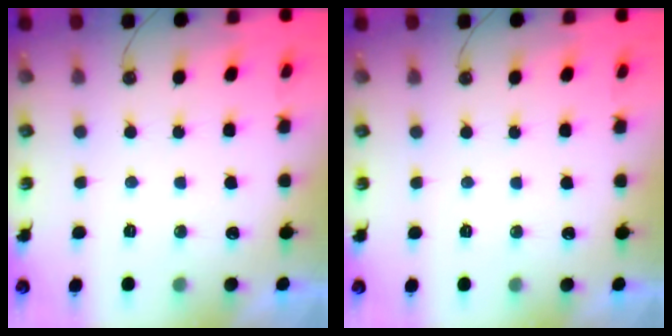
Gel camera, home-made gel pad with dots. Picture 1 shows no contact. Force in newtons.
{"total": 0.0}